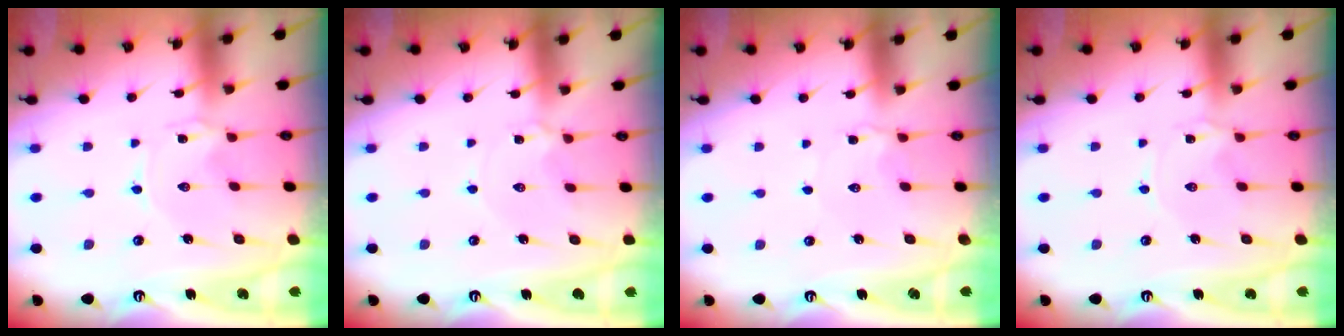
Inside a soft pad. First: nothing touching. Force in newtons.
{"total": 1.7, "press": 1.7, "slide": 0.2}
{"total": 2.5, "press": 2.5, "slide": 0.2}
{"total": 2.6, "press": 2.6, "slide": 0.4}